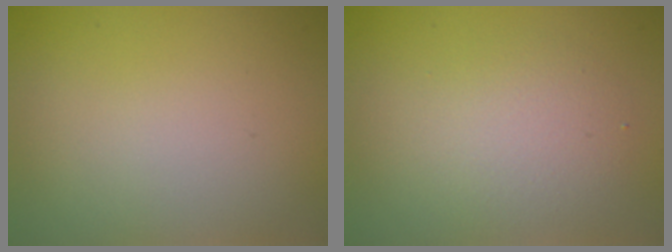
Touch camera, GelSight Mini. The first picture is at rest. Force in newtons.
{"total": 2.9, "press": 2.9, "slide": 0.2}